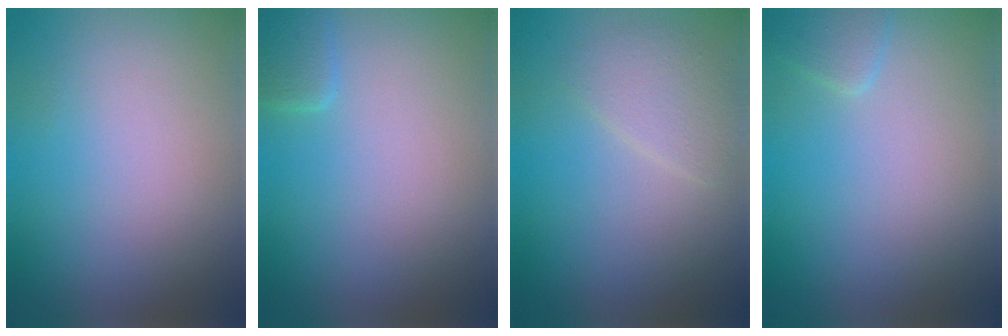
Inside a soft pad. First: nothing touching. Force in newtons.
{"total": 1.5, "press": 1.5, "slide": 0.1}
{"total": 2.2, "press": 2.2, "slide": 0.1}
{"total": 1.4, "press": 1.4, "slide": 0.1}